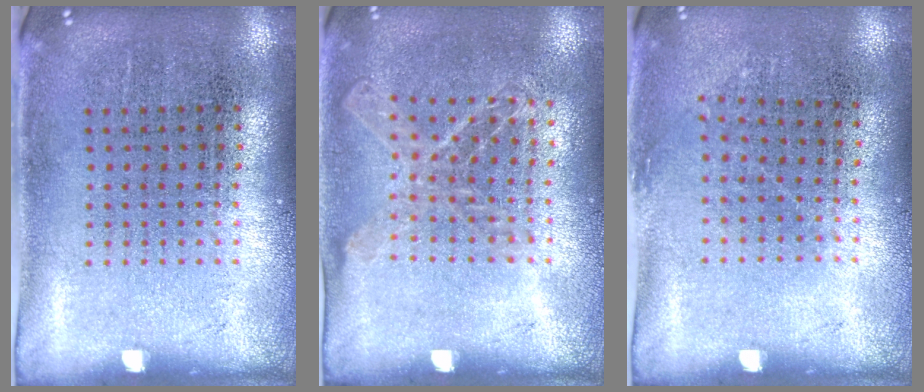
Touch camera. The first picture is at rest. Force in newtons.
{"total": 1.1, "press": 1.1, "slide": 0.3}
{"total": 0.8, "press": 0.6, "slide": 0.5}